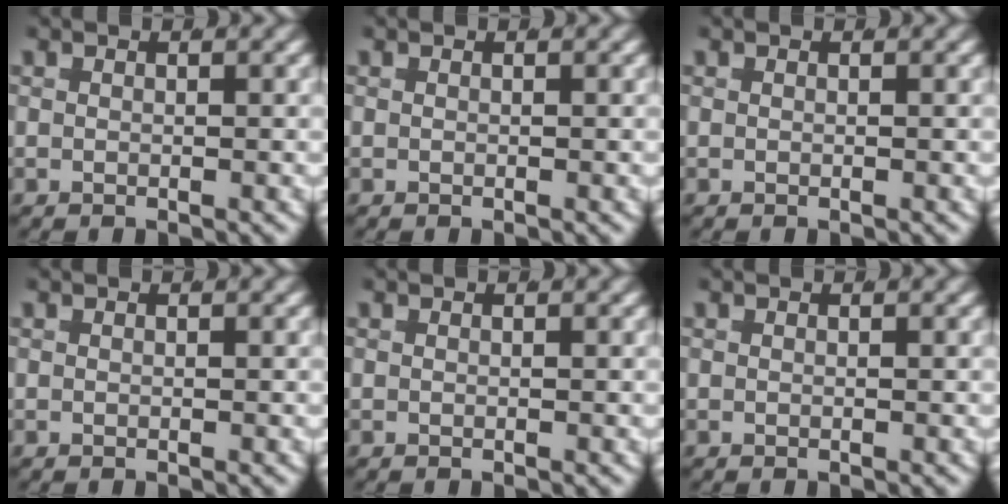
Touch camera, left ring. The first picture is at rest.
{"total": 0.0}
{"total": 0.0}
{"total": 0.0}
{"total": 0.0}
{"total": 0.0}